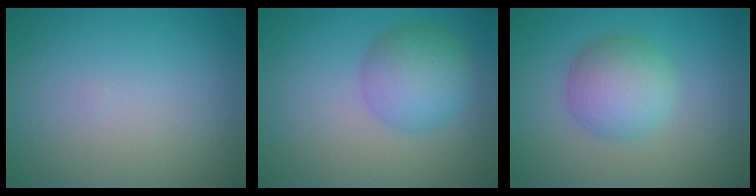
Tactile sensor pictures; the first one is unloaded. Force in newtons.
{"total": 4.5, "press": 4.5, "slide": 0.1}
{"total": 4.2, "press": 4.2, "slide": 0.1}